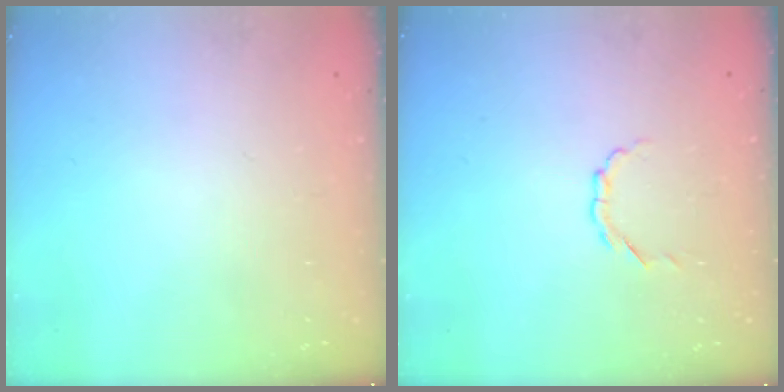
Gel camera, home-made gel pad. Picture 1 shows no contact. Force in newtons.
{"total": 2.8, "press": 2.7, "slide": 0.8}